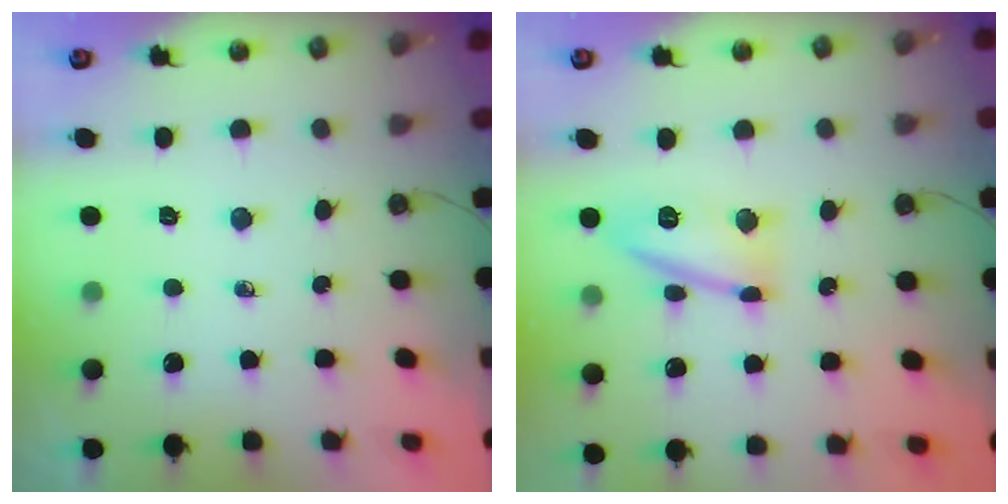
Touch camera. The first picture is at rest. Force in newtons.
{"total": 12.7, "press": 12.6, "slide": 1.0}